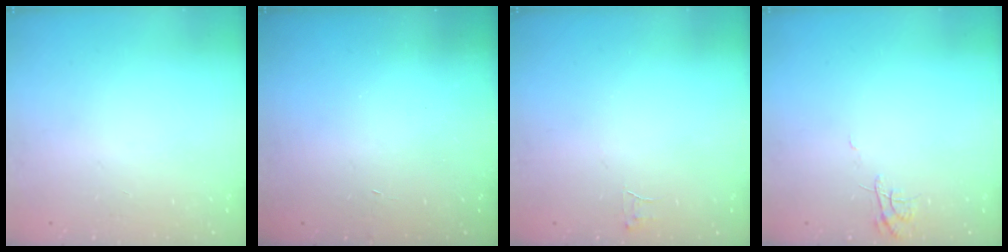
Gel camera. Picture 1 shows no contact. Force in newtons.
{"total": 3.3, "press": 3.3, "slide": 0.3}
{"total": 2.8, "press": 2.8, "slide": 0.2}
{"total": 4.6, "press": 4.6, "slide": 0.6}